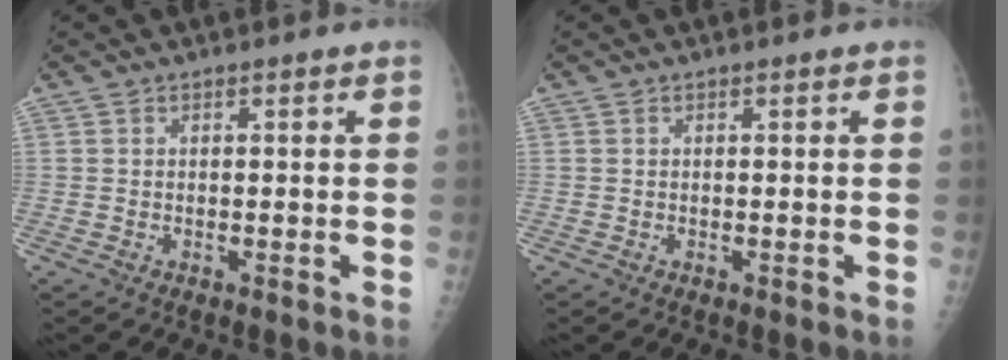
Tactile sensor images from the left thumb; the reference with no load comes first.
{"total": 0.0}